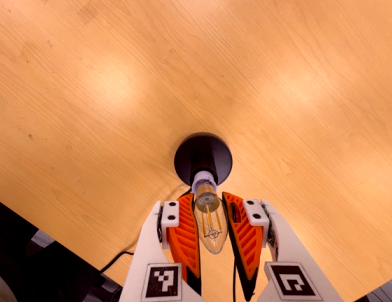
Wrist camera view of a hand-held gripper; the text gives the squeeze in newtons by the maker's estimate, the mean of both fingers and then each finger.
{"total": 22.3, "left": 23.7, "right": 20.9}